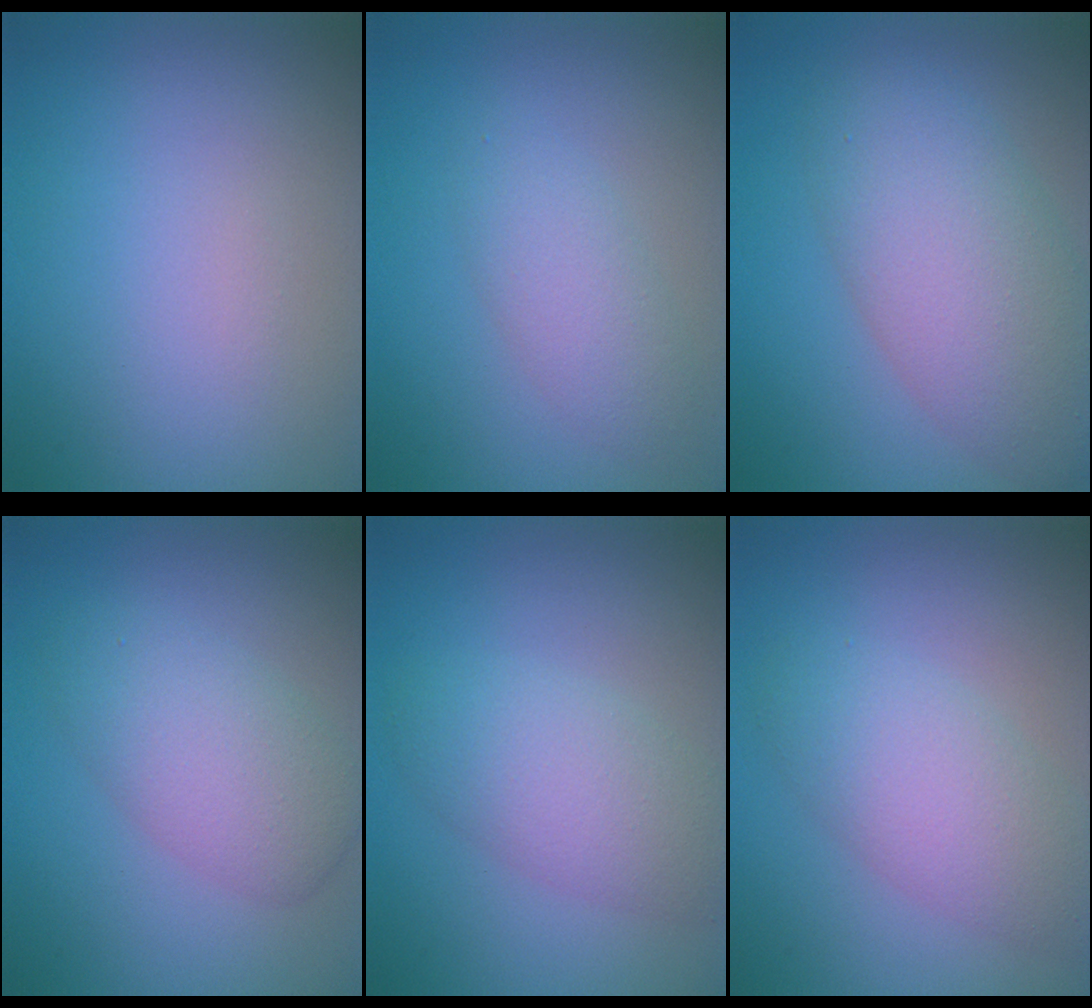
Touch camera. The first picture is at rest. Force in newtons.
{"total": 2.8, "press": 2.8, "slide": 0.1}
{"total": 7.4, "press": 7.4, "slide": 0.3}
{"total": 4.6, "press": 4.6, "slide": 0.1}
{"total": 4.4, "press": 4.4, "slide": 0.2}
{"total": 4.6, "press": 4.6, "slide": 0.3}